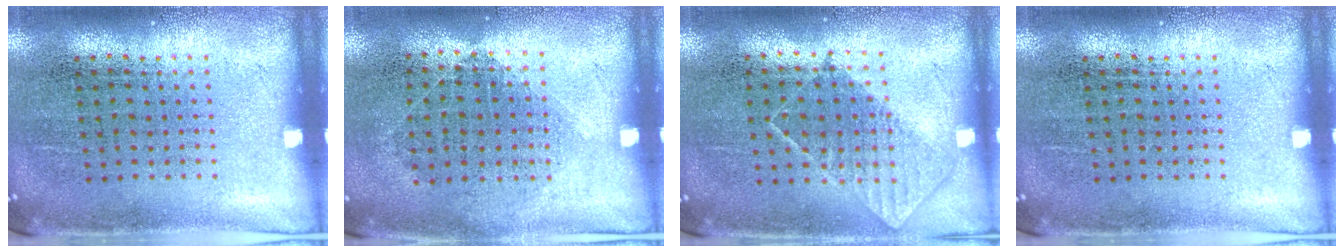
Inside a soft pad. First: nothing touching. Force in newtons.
{"total": 1.0, "press": 0.9, "slide": 0.5}
{"total": 0.8, "press": 0.7, "slide": 0.3}
{"total": 0.0}